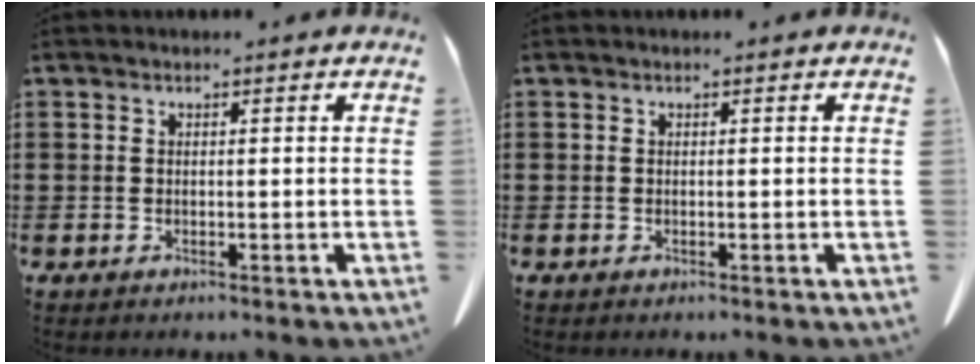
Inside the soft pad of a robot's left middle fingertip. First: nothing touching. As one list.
[{"total": 0.0}]